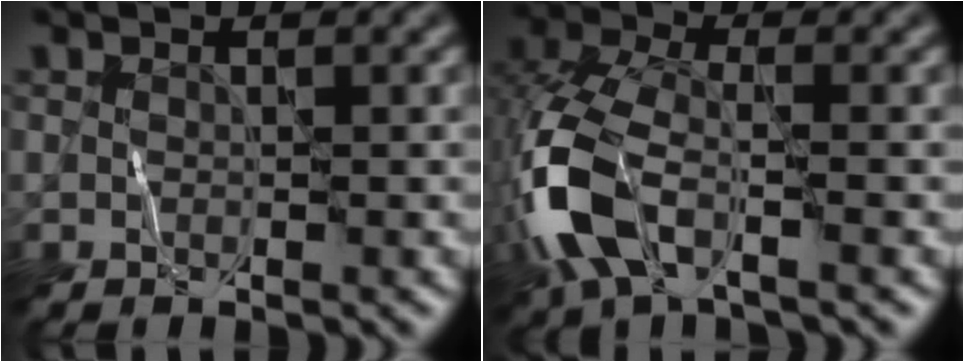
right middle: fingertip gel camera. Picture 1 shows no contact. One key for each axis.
{"total": 8.4, "fx": -2.8, "fy": 4.1, "fz": 6.7, "tx": -0.174, "ty": 0.000, "tz": -0.071}